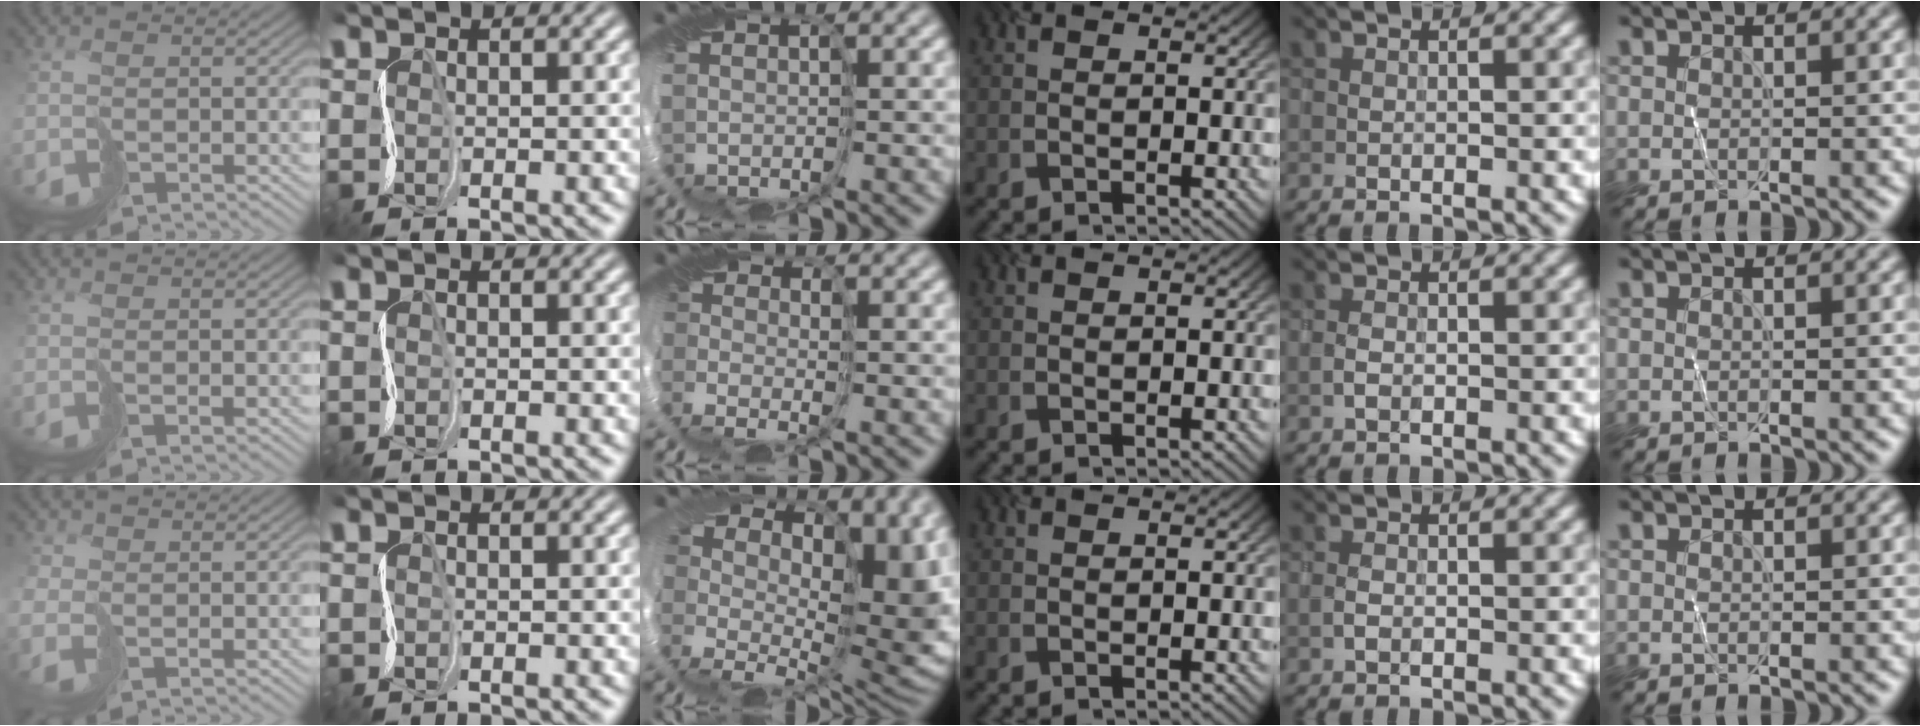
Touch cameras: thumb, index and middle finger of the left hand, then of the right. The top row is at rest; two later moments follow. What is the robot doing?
{"motion": "cut", "object": "receipt paper"}